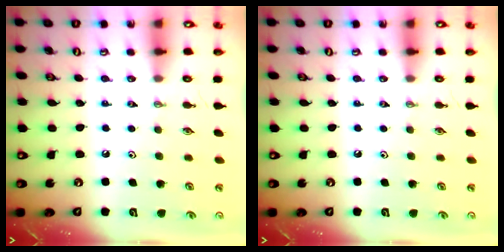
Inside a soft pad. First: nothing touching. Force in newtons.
{"total": 0.0}